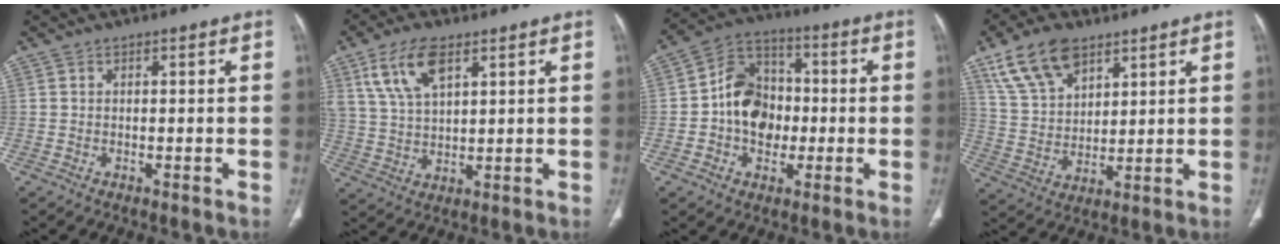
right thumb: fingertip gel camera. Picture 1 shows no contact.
{"total": 10.0, "force": [5.2, 4.6, 7.2], "torque": [-0.144, -0.013, 0.109]}
{"total": 12.2, "force": [-1.1, 9.8, 7.3], "torque": [-0.085, 0.032, -0.025]}
{"total": 12.7, "force": [7.9, 6.9, 7.2], "torque": [-0.121, -0.024, 0.158]}